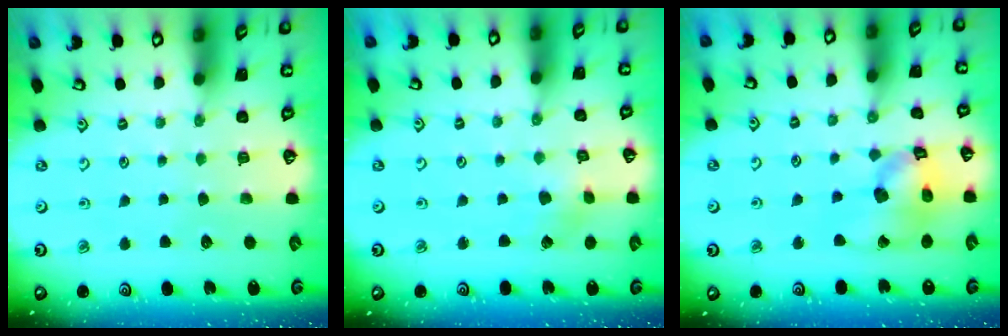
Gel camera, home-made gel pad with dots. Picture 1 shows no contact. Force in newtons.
{"total": 1.9, "press": 1.9, "slide": 0.2}
{"total": 15.2, "press": 15.1, "slide": 2.0}